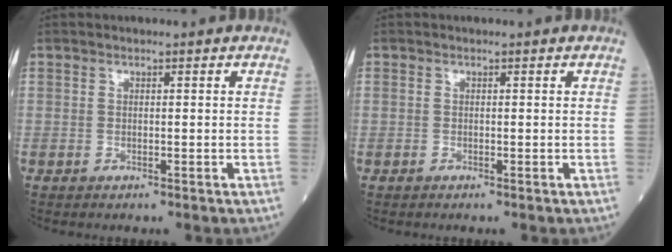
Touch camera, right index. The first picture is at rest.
{"total": 0.0}